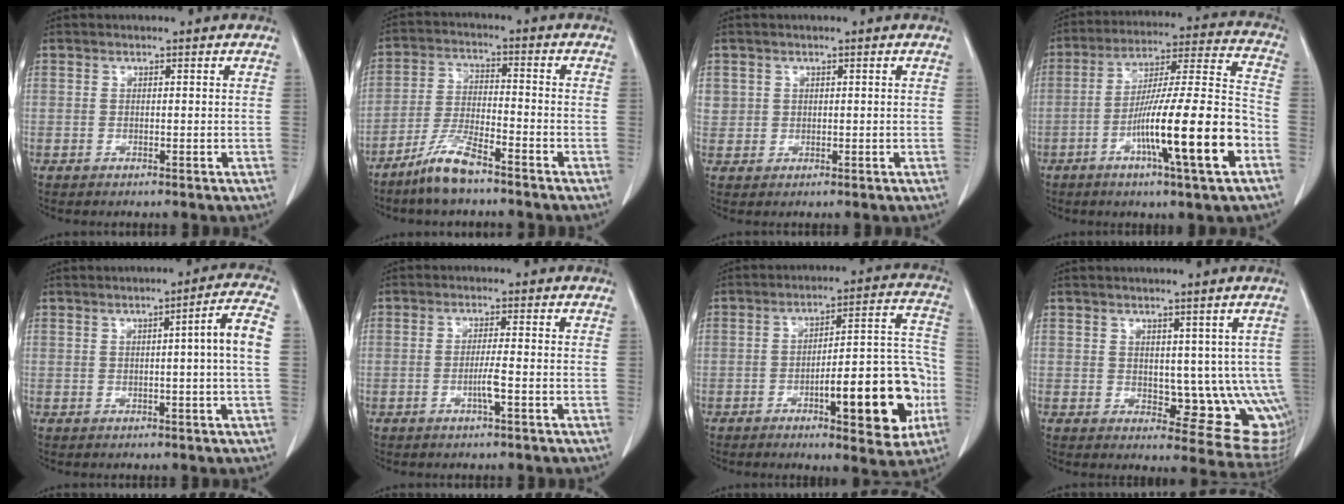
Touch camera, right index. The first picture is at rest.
{"total": 7.5, "force": [-5.7, 1.0, 4.7], "torque": [-0.100, -0.012, -0.112]}
{"total": 2.2, "force": [0.8, 2.1, 0.2], "torque": [0.011, 0.007, 0.015]}
{"total": 18.4, "force": [-6.9, 0.3, 17.0], "torque": [-0.277, -0.004, -0.112]}
{"total": 5.9, "force": [0.2, -1.1, 5.8], "torque": [-0.078, 0.003, 0.004]}
{"total": 2.6, "force": [-0.9, -0.3, 2.4], "torque": [-0.045, -0.002, -0.017]}
{"total": 16.3, "force": [-5.2, 4.1, 14.9], "torque": [-0.189, 0.028, -0.066]}
{"total": 10.1, "force": [1.0, 5.4, 8.5], "torque": [-0.080, -0.004, 0.026]}